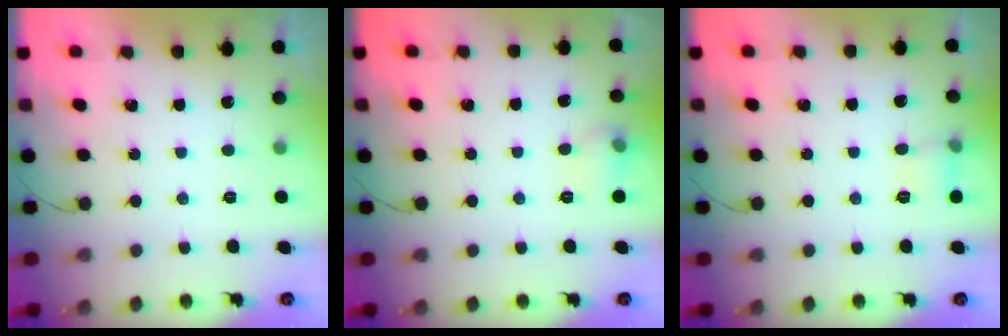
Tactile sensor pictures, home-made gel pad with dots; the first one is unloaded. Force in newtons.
{"total": 6.6, "press": 6.4, "slide": 1.5}
{"total": 6.7, "press": 6.5, "slide": 1.5}